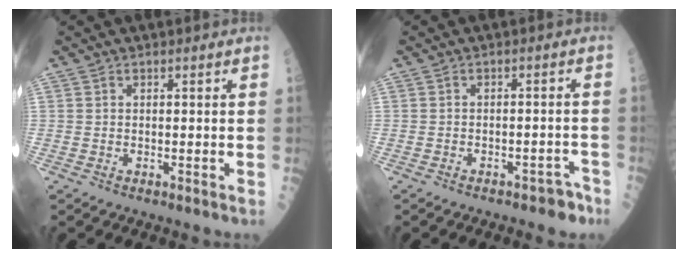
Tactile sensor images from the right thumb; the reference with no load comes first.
{"total": 3.6, "force": [-2.7, 1.7, 1.7], "torque": [-0.005, 0.031, -0.030]}